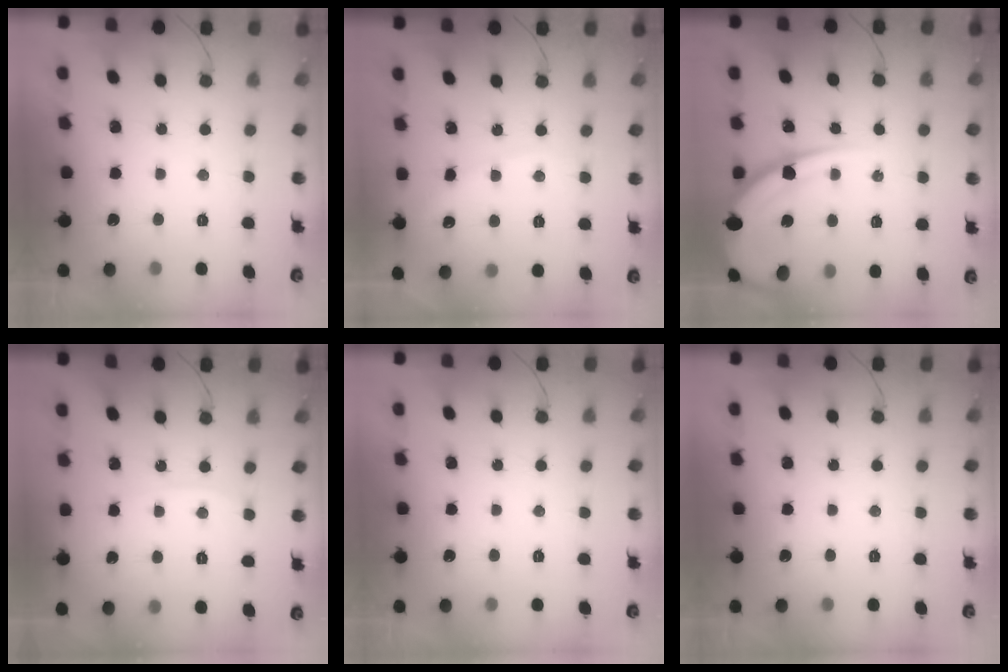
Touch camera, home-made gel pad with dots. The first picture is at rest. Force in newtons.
{"total": 2.6, "press": 2.6, "slide": 0.4}
{"total": 15.9, "press": 15.8, "slide": 1.8}
{"total": 4.4, "press": 4.4, "slide": 0.8}
{"total": 0.0}
{"total": 0.0}